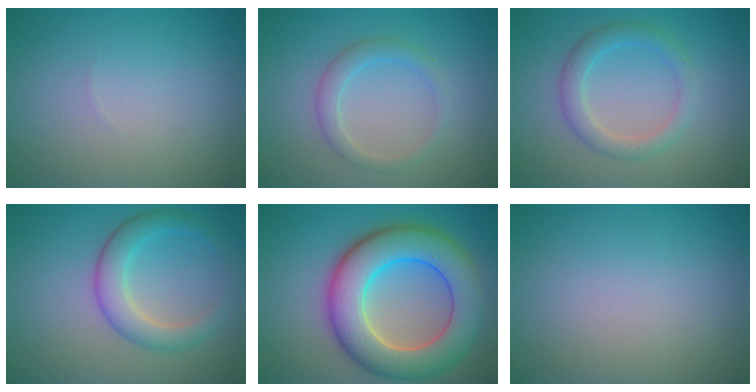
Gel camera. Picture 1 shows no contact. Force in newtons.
{"total": 2.2, "press": 2.2, "slide": 0.1}
{"total": 2.8, "press": 2.8, "slide": 0.1}
{"total": 3.9, "press": 3.9, "slide": 0.3}
{"total": 10.6, "press": 10.6, "slide": 0.5}
{"total": 0.0}